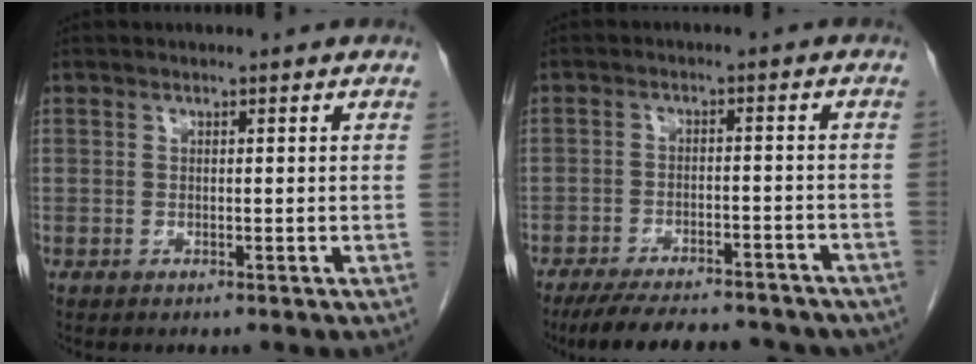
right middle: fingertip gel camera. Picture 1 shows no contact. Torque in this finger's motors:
{"motor_torque": [1.09, -1.05, 0.45, 0.12]}